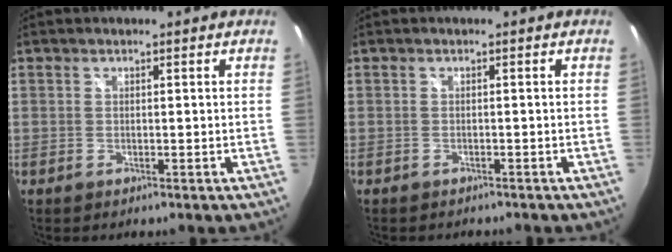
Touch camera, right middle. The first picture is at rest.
{"total": 2.1, "force": [-1.9, 0.8, 0.6], "torque": [-0.015, -0.011, -0.025]}